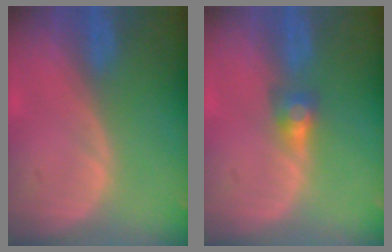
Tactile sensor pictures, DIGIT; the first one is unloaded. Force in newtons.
{"total": 3.0, "press": 2.5, "slide": 1.6}